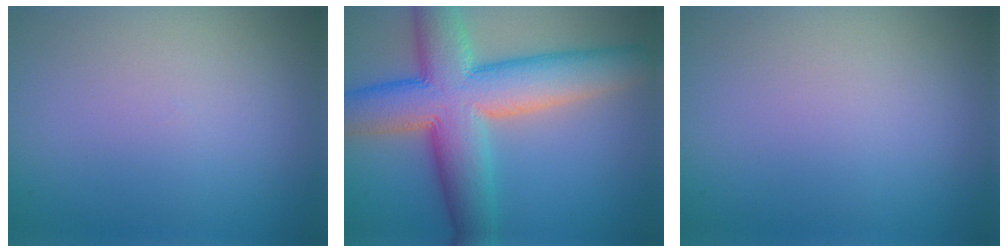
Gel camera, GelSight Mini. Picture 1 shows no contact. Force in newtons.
{"total": 12.0, "press": 11.9, "slide": 0.5}
{"total": 0.0}